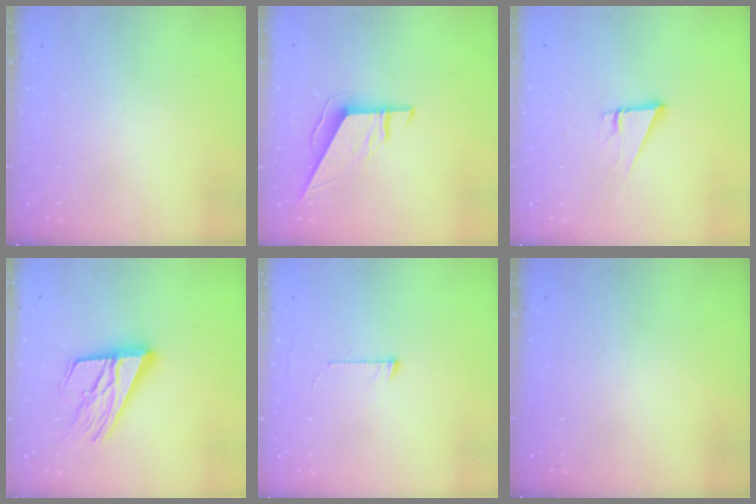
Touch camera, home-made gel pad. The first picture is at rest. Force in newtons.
{"total": 9.2, "press": 9.2, "slide": 0.4}
{"total": 3.7, "press": 3.7, "slide": 0.2}
{"total": 18.0, "press": 17.9, "slide": 1.8}
{"total": 5.5, "press": 5.5, "slide": 0.5}
{"total": 0.0}